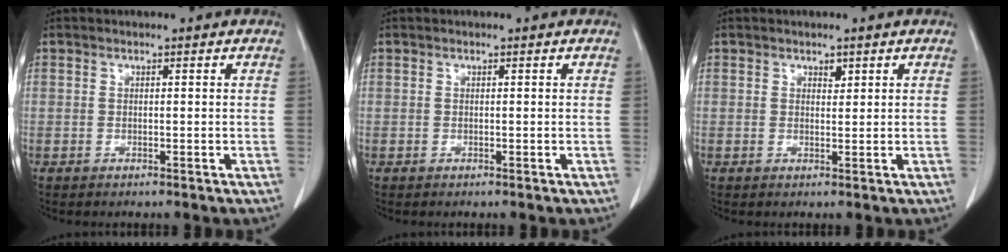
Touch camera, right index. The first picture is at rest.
{"total": 0.0}
{"total": 1.0, "force": [0.7, 0.5, 0.5], "torque": [-0.004, -0.005, 0.009]}